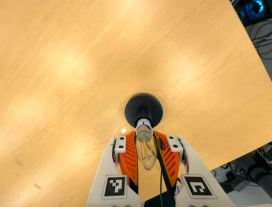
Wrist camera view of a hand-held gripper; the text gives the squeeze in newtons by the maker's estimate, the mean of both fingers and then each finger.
{"total": 16.4, "left": 14.9, "right": 17.8}